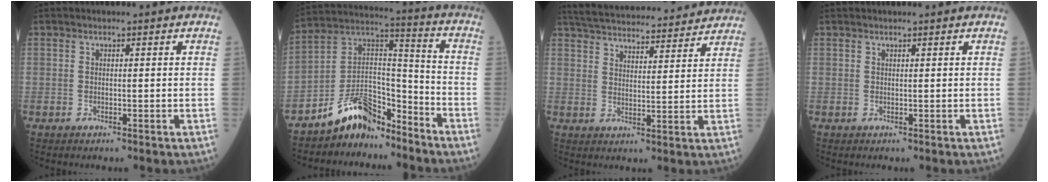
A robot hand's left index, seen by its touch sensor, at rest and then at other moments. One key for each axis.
{"total": 10.8, "fx": -9.1, "fy": 4.3, "fz": 3.8, "tx": -0.072, "ty": 0.038, "tz": -0.172}
{"total": 21.4, "fx": 20.2, "fy": 2.9, "fz": 6.5, "tx": -0.113, "ty": 0.019, "tz": 0.277}
{"total": 0.8, "fx": 0.8, "fy": 0.1, "fz": 0.1, "tx": -0.010, "ty": 0.018, "tz": 0.013}